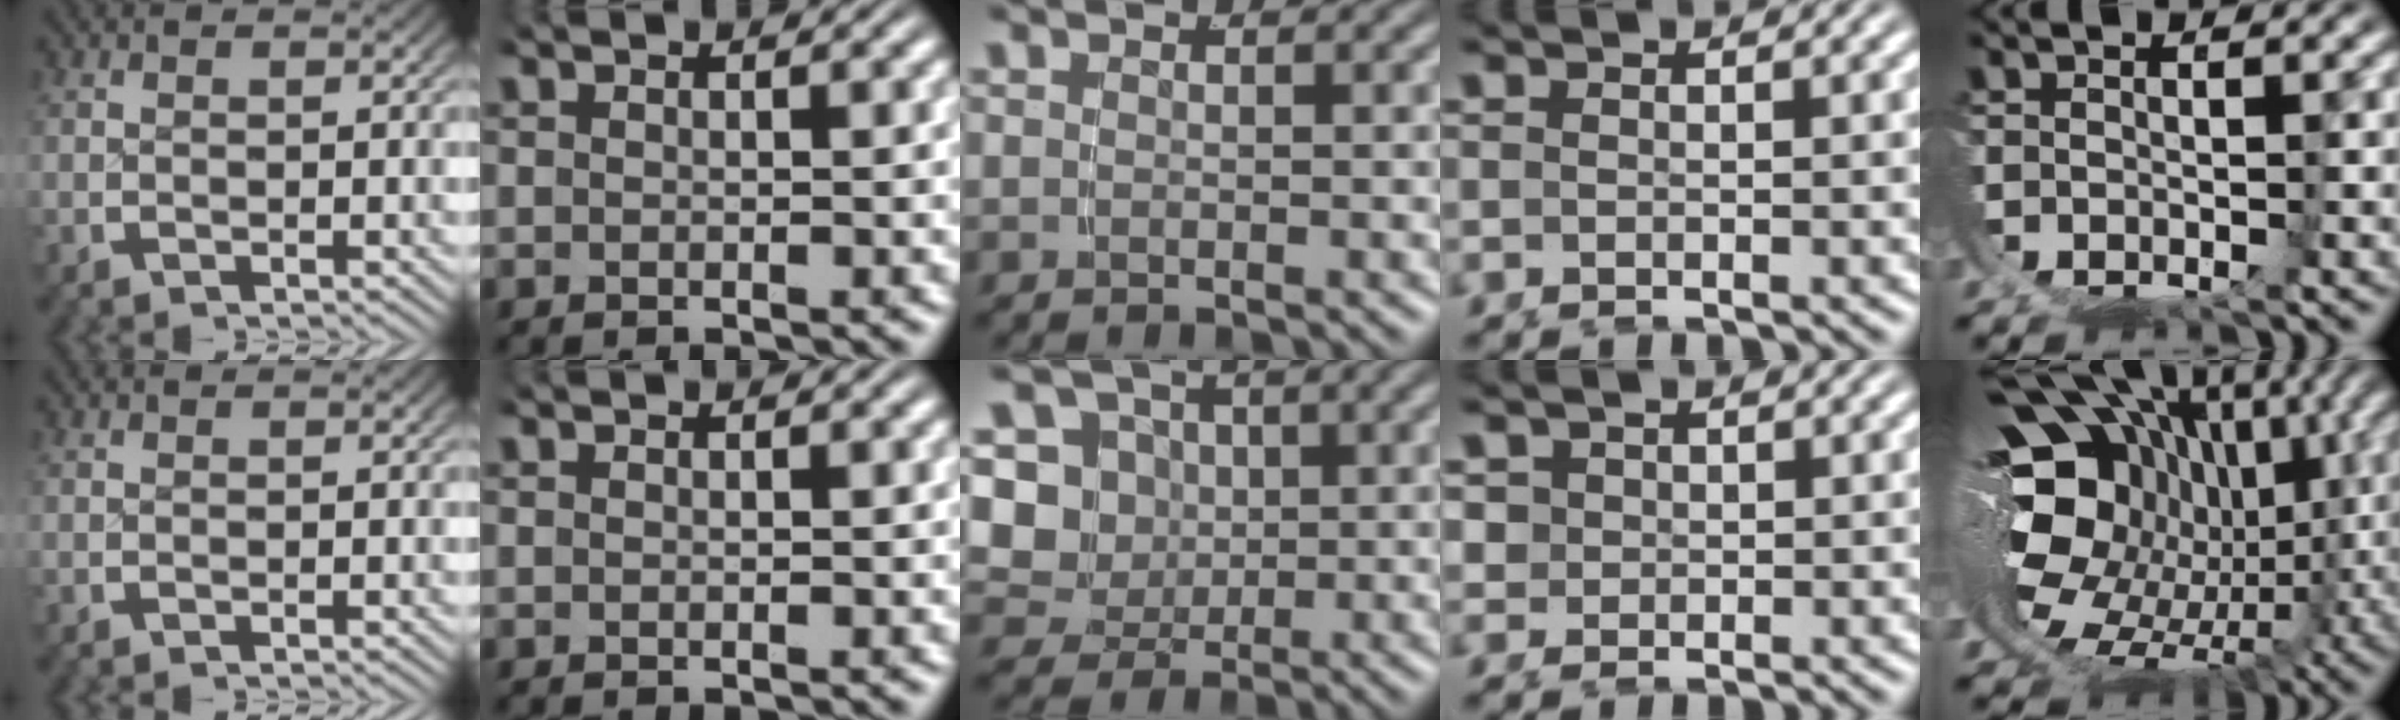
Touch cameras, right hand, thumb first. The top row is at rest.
{"middle": {"total": 12.5, "force": [0.7, 11.5, 4.8], "torque": [-0.129, -0.036, 0.013]}, "ring": {"total": 3.6, "force": [0.8, 3.1, 1.6], "torque": [-0.048, -0.007, 0.019]}, "little": {"total": 19.5, "force": [1.0, 13.6, 14.0], "torque": [-0.232, -0.041, 0.029]}}